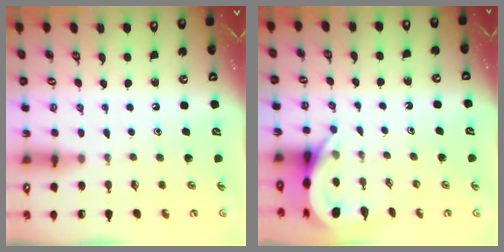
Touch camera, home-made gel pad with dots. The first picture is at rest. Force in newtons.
{"total": 5.0, "press": 5.0, "slide": 0.3}